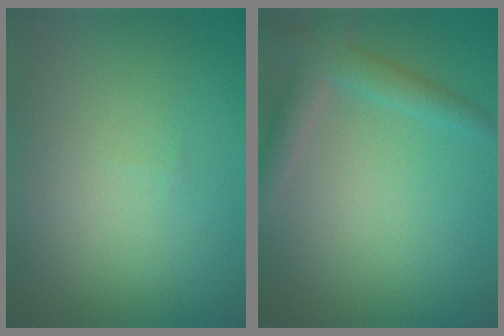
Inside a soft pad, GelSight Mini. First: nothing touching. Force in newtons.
{"total": 3.1, "press": 3.1, "slide": 0.2}